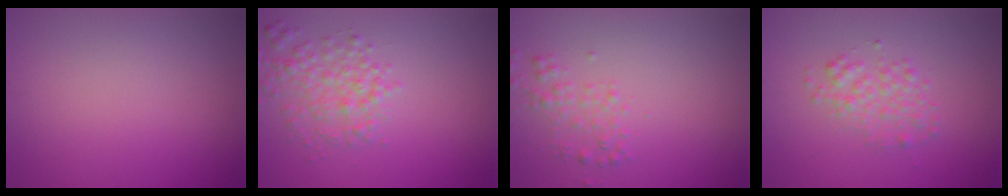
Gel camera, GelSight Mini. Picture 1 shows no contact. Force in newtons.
{"total": 3.1, "press": 3.1, "slide": 0.2}
{"total": 1.6, "press": 1.6, "slide": 0.0}
{"total": 2.1, "press": 2.1, "slide": 0.1}